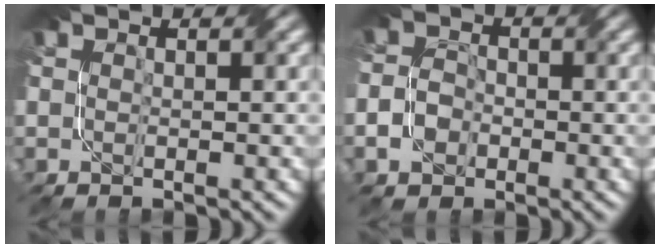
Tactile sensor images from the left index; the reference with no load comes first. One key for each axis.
{"total": 2.5, "fx": -1.7, "fy": 1.5, "fz": 1.0, "tx": -0.011, "ty": -0.001, "tz": -0.039}